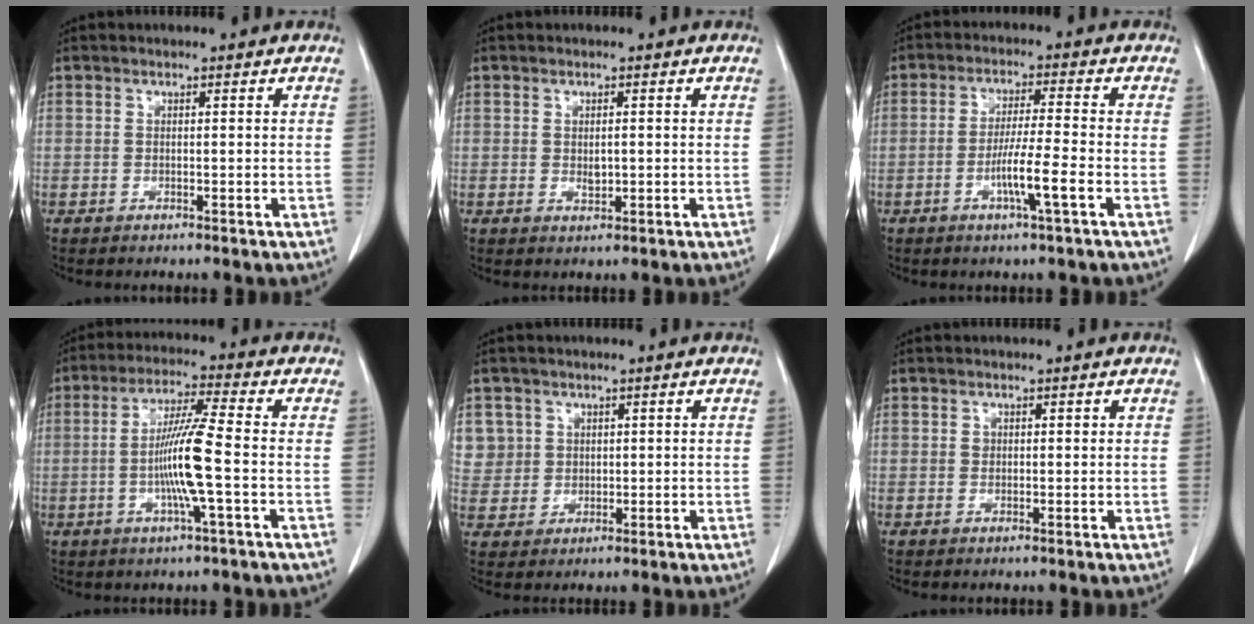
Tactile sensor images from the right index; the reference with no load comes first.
{"total": 1.6, "force": [0.0, 0.8, 1.4], "torque": [-0.024, -0.003, 0.003]}
{"total": 6.6, "force": [-2.5, -0.5, 6.1], "torque": [-0.113, -0.008, -0.048]}
{"total": 9.6, "force": [-1.6, -0.6, 9.4], "torque": [-0.182, -0.003, -0.036]}
{"total": 6.2, "force": [2.4, 5.7, 0.1], "torque": [0.000, 0.011, 0.059]}
{"total": 0.9, "force": [0.3, 0.8, 0.3], "torque": [-0.002, 0.000, 0.003]}